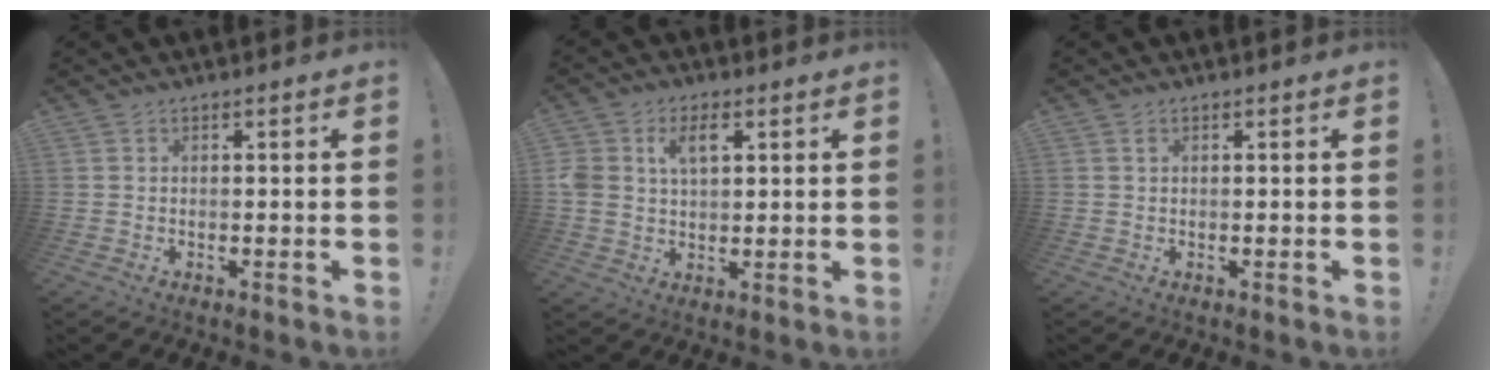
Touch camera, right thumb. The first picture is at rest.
{"total": 6.8, "force": [2.6, 4.7, 4.2], "torque": [-0.073, 0.001, 0.047]}
{"total": 0.6, "force": [0.3, 0.4, 0.3], "torque": [-0.001, 0.001, 0.003]}